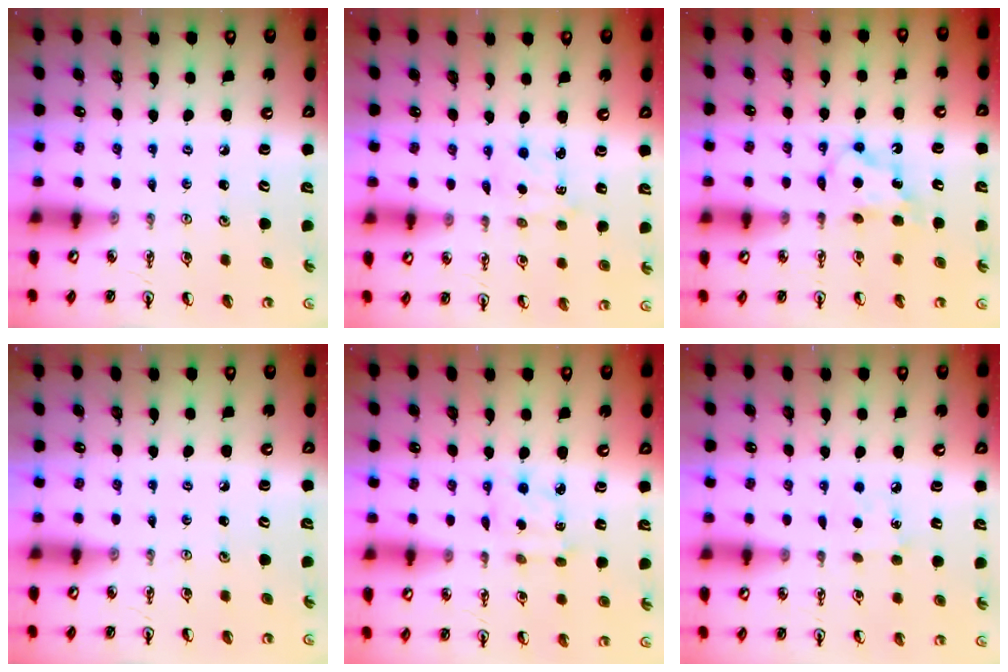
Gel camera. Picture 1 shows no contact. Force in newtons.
{"total": 2.5, "press": 2.5, "slide": 0.3}
{"total": 6.4, "press": 6.4, "slide": 0.3}
{"total": 0.0}
{"total": 2.0, "press": 2.0, "slide": 0.2}
{"total": 5.2, "press": 5.2, "slide": 0.6}